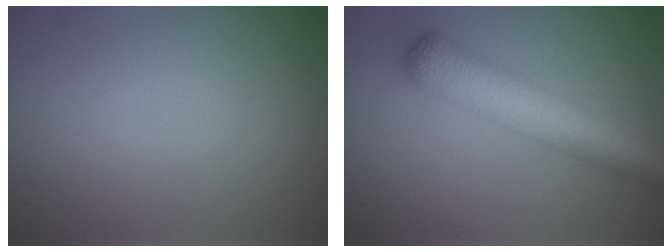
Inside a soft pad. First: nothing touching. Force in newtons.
{"total": 7.1, "press": 7.1, "slide": 0.2}